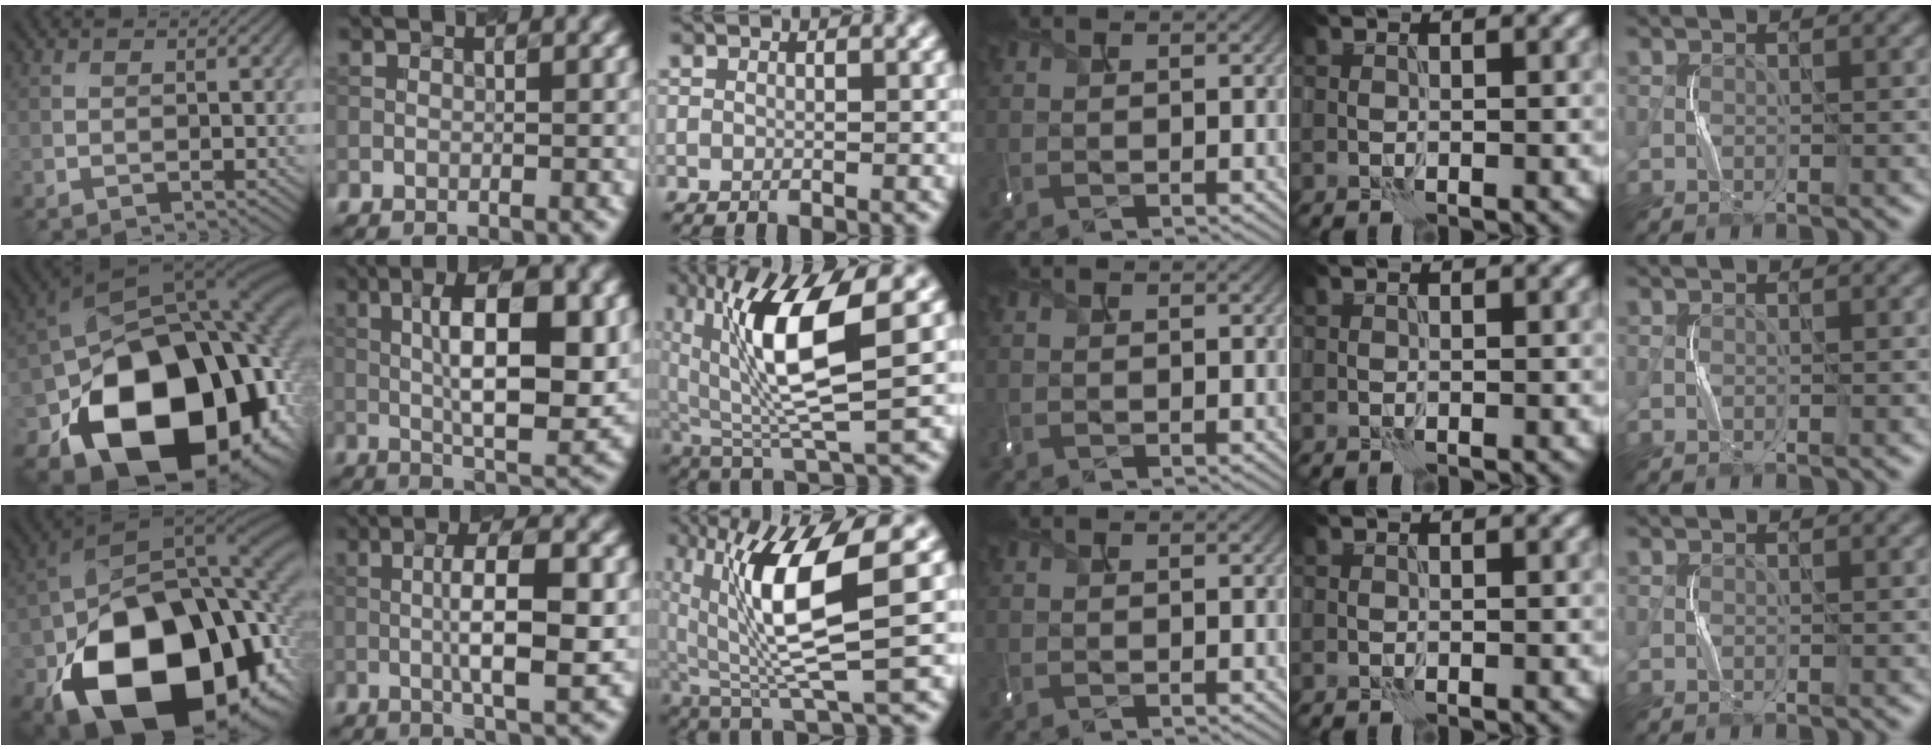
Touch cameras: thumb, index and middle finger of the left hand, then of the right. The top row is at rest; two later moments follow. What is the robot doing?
{"motion": "shake", "object": "tambourine"}